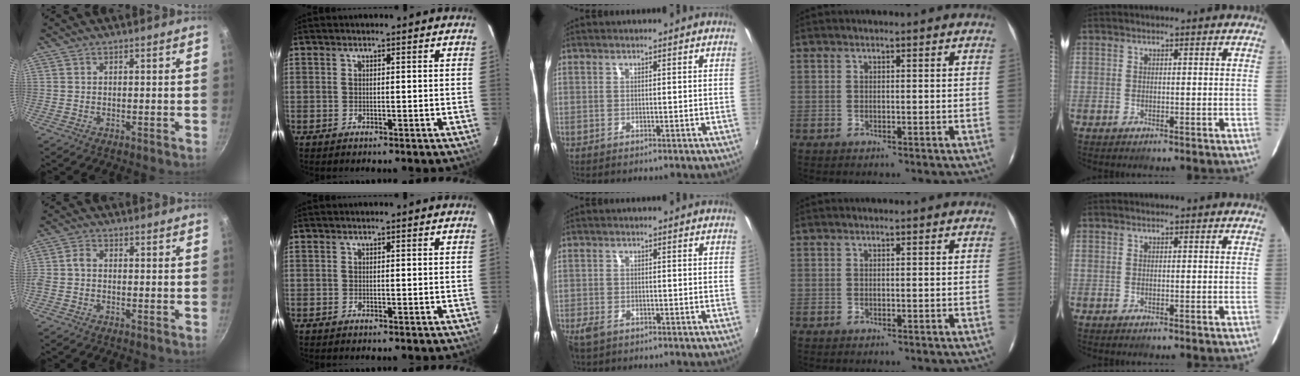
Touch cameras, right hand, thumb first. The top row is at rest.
{"thumb": {"total": 2.4, "force": [-0.8, 1.7, 1.5], "torque": [-0.034, 0.013, -0.024]}, "middle": {"total": 3.3, "force": [-2.1, 1.9, 1.7], "torque": [-0.041, -0.008, -0.039]}}